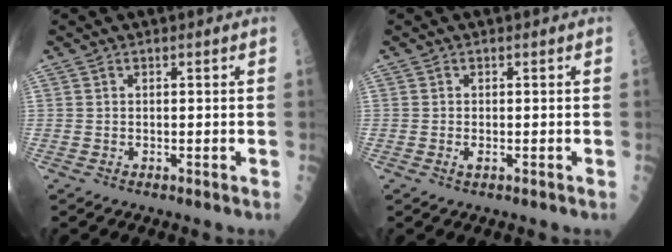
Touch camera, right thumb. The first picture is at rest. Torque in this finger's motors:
{"motor_torque": [-0.09, 0.02, -0.06, -0.05, 0.06]}